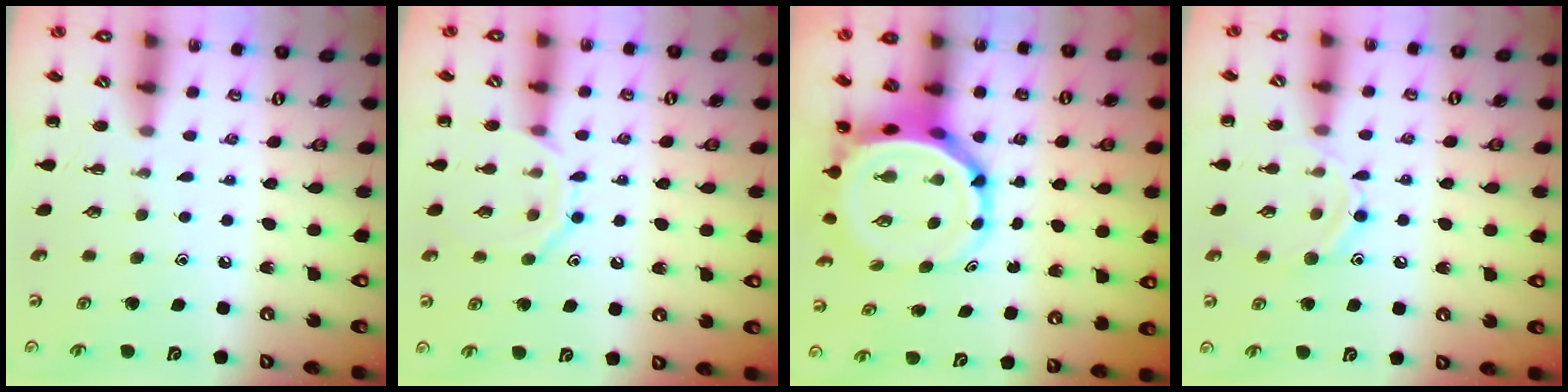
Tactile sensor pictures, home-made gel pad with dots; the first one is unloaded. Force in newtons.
{"total": 10.2, "press": 10.1, "slide": 0.6}
{"total": 7.0, "press": 6.7, "slide": 2.1}
{"total": 9.0, "press": 8.9, "slide": 1.2}